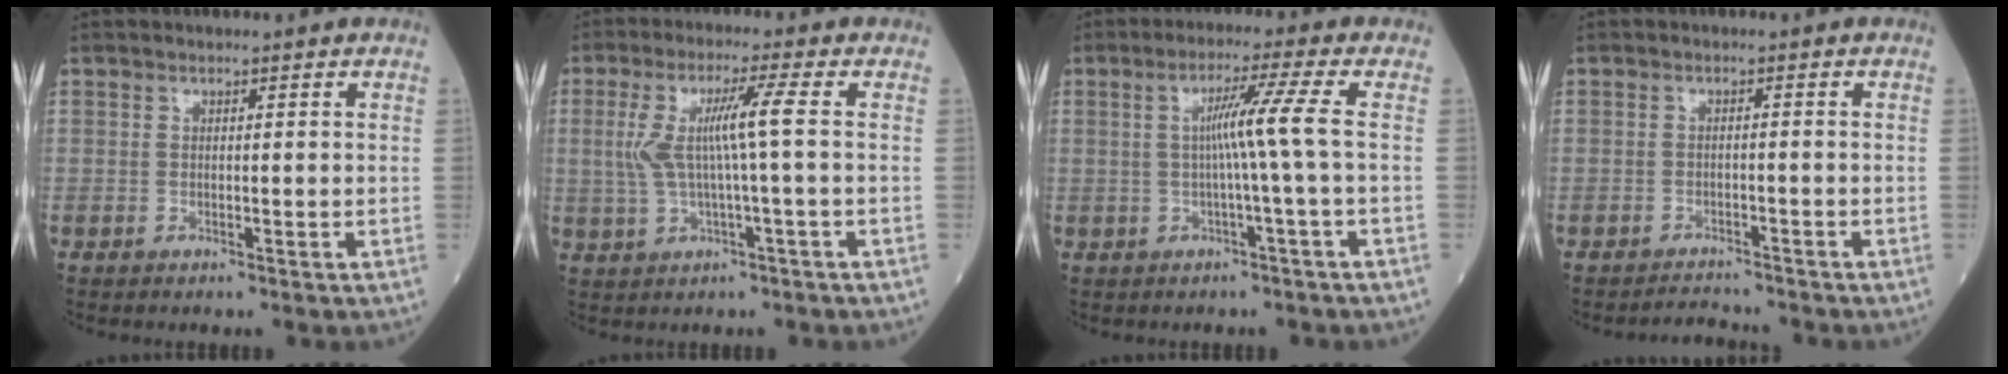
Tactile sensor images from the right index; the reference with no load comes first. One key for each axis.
{"total": 7.1, "fx": 0.6, "fy": -0.3, "fz": 7.0, "tx": -0.150, "ty": 0.014, "tz": 0.015}
{"total": 5.8, "fx": 0.0, "fy": -1.8, "fz": 5.5, "tx": -0.099, "ty": 0.008, "tz": 0.004}
{"total": 2.6, "fx": -2.6, "fy": 0.1, "fz": -0.2, "tx": 0.005, "ty": -0.010, "tz": -0.040}